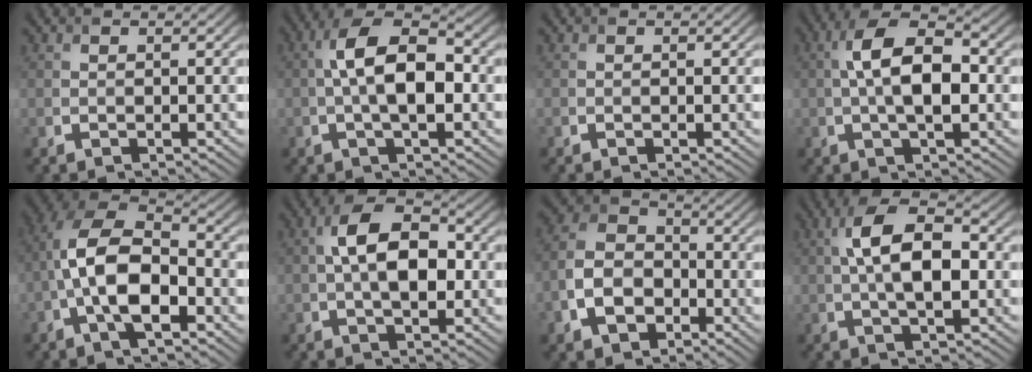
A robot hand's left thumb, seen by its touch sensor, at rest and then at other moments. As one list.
[{"total": 9.3, "force": [-0.4, 4.2, 8.3], "torque": [-0.153, 0.014, -0.016]}, {"total": 0.0}, {"total": 8.8, "force": [-0.1, 3.9, 7.9], "torque": [-0.149, 0.014, -0.011]}, {"total": 12.2, "force": [-3.0, 6.4, 9.9], "torque": [-0.206, 0.006, -0.071]}, {"total": 9.3, "force": [0.2, 5.0, 7.8], "torque": [-0.146, 0.009, -0.004]}, {"total": 8.6, "force": [-3.3, 6.2, 5.0], "torque": [-0.119, -0.010, -0.075]}, {"total": 9.2, "force": [0.4, 4.0, 8.3], "torque": [-0.154, 0.017, -0.003]}]